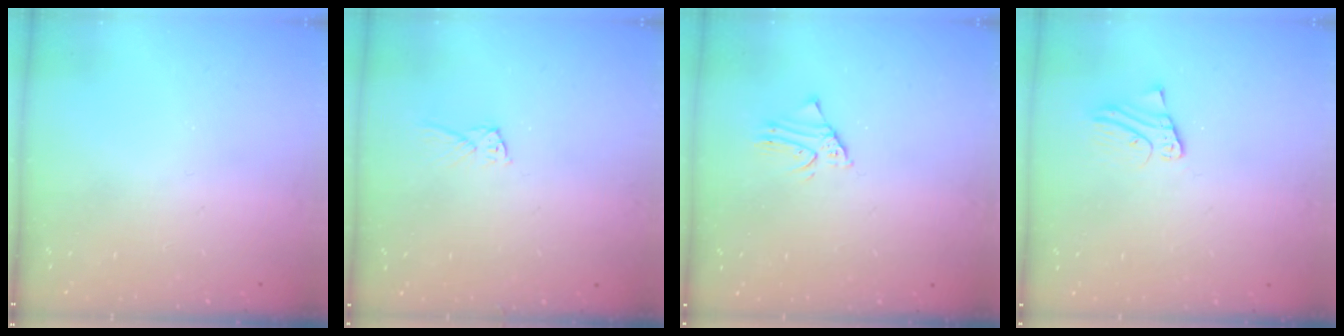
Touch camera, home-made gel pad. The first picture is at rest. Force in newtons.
{"total": 4.7, "press": 4.7, "slide": 0.1}
{"total": 1.6, "press": 1.6, "slide": 0.1}
{"total": 3.9, "press": 3.9, "slide": 0.3}